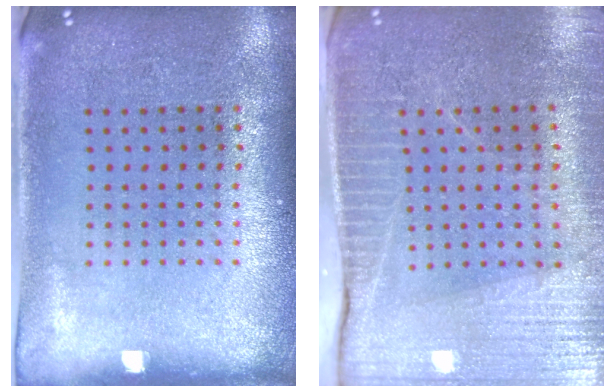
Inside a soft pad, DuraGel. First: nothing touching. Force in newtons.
{"total": 3.6, "press": 3.5, "slide": 0.6}